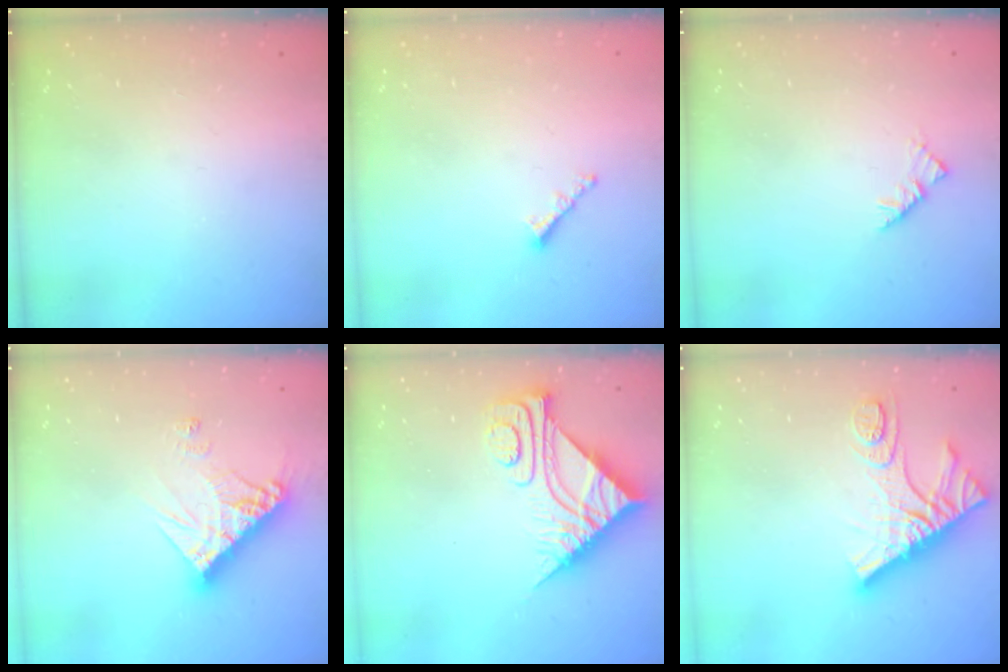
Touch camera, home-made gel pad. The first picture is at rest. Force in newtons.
{"total": 1.8, "press": 1.7, "slide": 0.5}
{"total": 2.9, "press": 2.8, "slide": 0.7}
{"total": 13.1, "press": 13.0, "slide": 1.2}
{"total": 9.0, "press": 9.0, "slide": 0.9}
{"total": 14.9, "press": 14.9, "slide": 1.1}